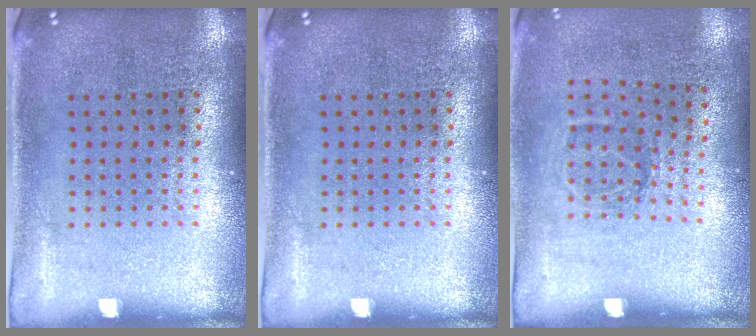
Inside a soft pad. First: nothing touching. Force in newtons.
{"total": 0.0}
{"total": 1.2, "press": 0.8, "slide": 0.8}